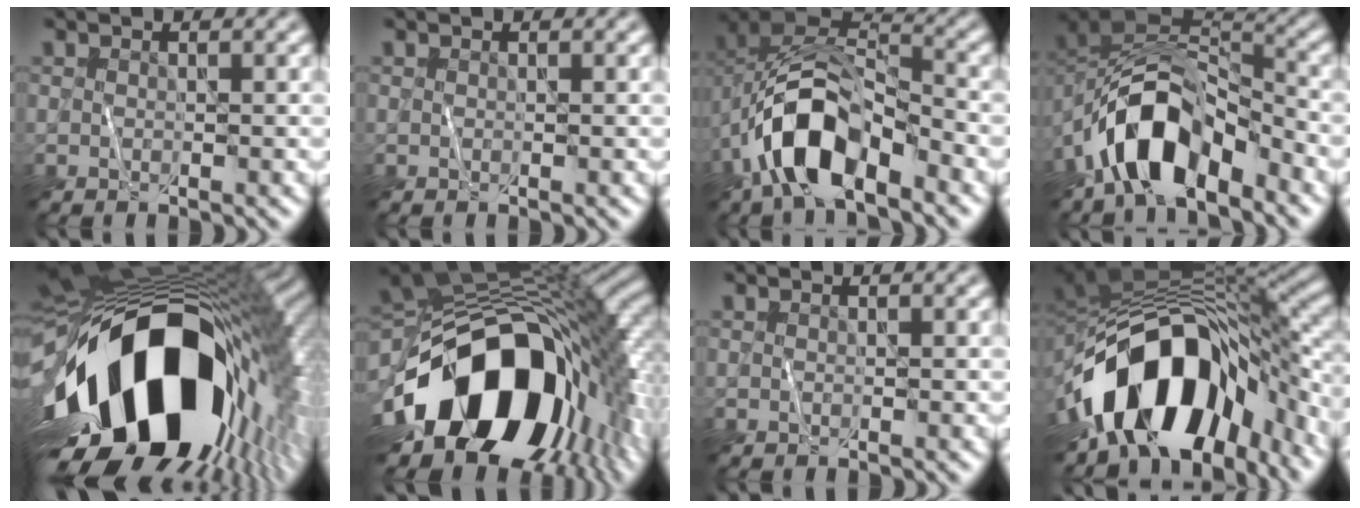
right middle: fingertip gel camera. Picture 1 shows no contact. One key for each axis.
{"total": 0.0}
{"total": 10.1, "fx": -4.8, "fy": 4.8, "fz": 7.4, "tx": -0.141, "ty": 0.011, "tz": -0.093}
{"total": 10.2, "fx": -5.8, "fy": 4.9, "fz": 6.8, "tx": -0.115, "ty": 0.013, "tz": -0.110}
{"total": 21.4, "fx": -5.2, "fy": 11.5, "fz": 17.4, "tx": -0.312, "ty": -0.050, "tz": -0.072}
{"total": 18.7, "fx": -5.9, "fy": 11.7, "fz": 13.3, "tx": -0.256, "ty": -0.016, "tz": -0.089}
{"total": 0.0}
{"total": 15.6, "fx": -6.6, "fy": 8.9, "fz": 11.0, "tx": -0.183, "ty": 0.005, "tz": -0.109}